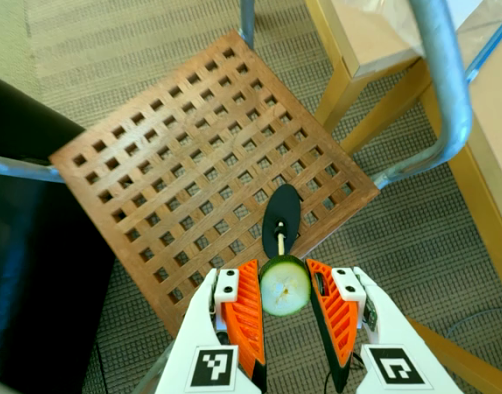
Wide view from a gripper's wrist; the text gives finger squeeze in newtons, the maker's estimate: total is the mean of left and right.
{"total": 7.5, "left": 7.5, "right": 7.6}